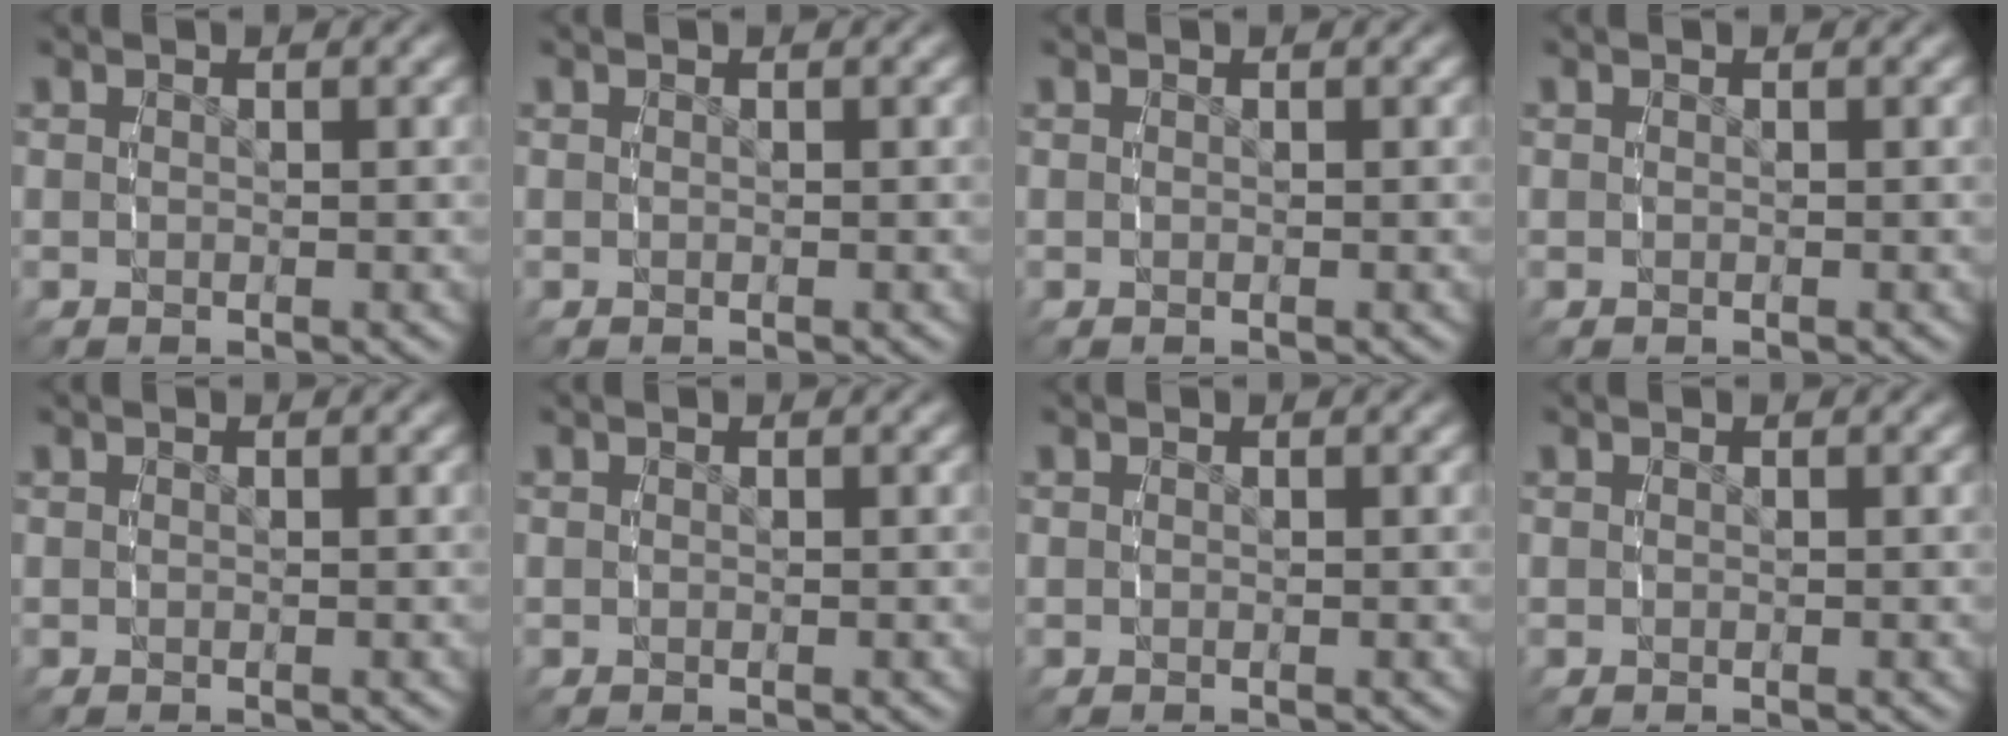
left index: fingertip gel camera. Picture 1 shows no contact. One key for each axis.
{"total": 0.0}
{"total": 0.0}
{"total": 0.0}
{"total": 0.0}
{"total": 0.0}
{"total": 0.0}
{"total": 0.0}